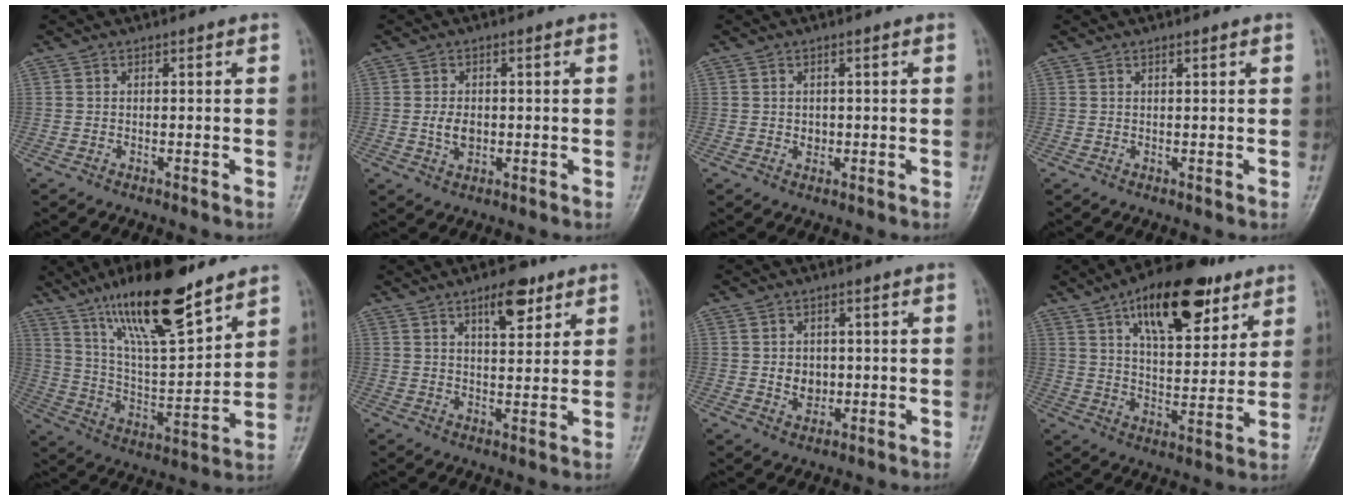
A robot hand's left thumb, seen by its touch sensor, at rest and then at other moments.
{"total": 3.7, "force": [-0.2, 2.5, 2.7], "torque": [-0.045, -0.001, -0.002]}
{"total": 0.8, "force": [0.2, 0.6, 0.5], "torque": [-0.003, 0.000, 0.005]}
{"total": 0.6, "force": [0.5, 0.1, 0.4], "torque": [-0.007, -0.001, 0.008]}
{"total": 21.2, "force": [14.5, 5.4, 14.5], "torque": [-0.227, -0.061, 0.262]}
{"total": 7.1, "force": [4.2, 2.8, 4.9], "torque": [-0.057, -0.023, 0.062]}
{"total": 4.1, "force": [0.0, 3.3, 2.4], "torque": [-0.022, -0.002, 0.008]}
{"total": 19.3, "force": [10.4, 8.6, 13.8], "torque": [-0.170, -0.033, 0.166]}